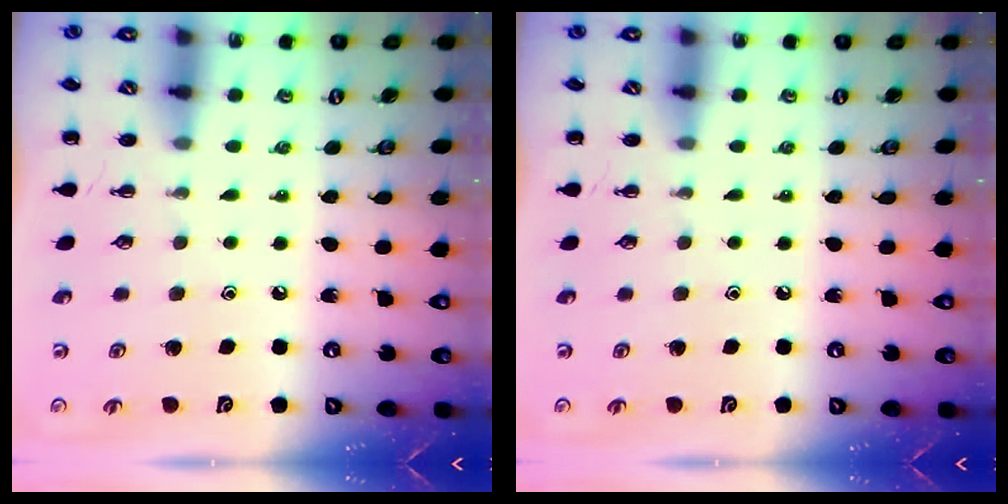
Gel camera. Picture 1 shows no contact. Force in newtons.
{"total": 0.0}